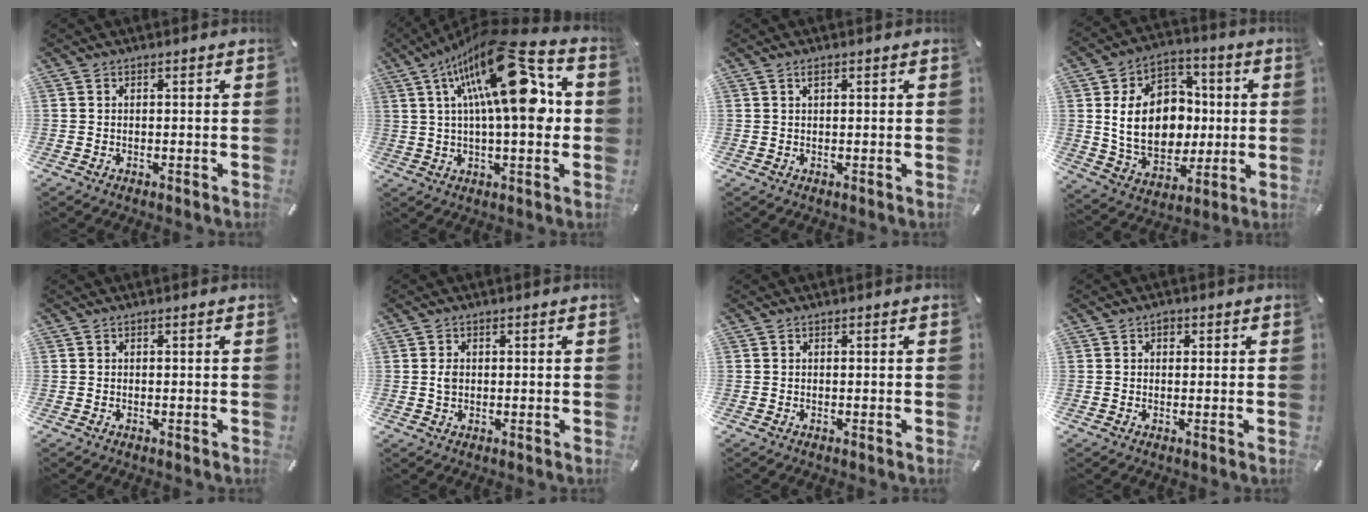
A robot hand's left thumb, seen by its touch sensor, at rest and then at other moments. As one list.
[{"total": 24.9, "force": [7.5, 9.2, 21.9], "torque": [-0.344, -0.036, 0.112]}, {"total": 1.0, "force": [0.5, 0.3, 0.8], "torque": [-0.015, 0.001, 0.008]}, {"total": 17.6, "force": [0.9, 14.0, 10.7], "torque": [-0.203, 0.004, 0.024]}, {"total": 0.0}, {"total": 1.8, "force": [0.2, 1.4, 1.1], "torque": [-0.015, 0.002, 0.002]}, {"total": 0.0}, {"total": 1.3, "force": [0.4, 1.1, 0.6], "torque": [-0.004, 0.003, 0.004]}]